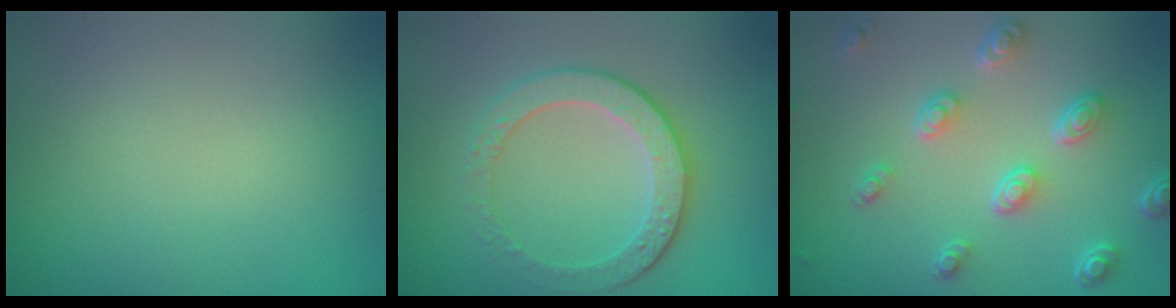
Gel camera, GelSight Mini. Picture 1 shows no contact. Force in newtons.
{"total": 4.3, "press": 3.3, "slide": 2.8}
{"total": 4.5, "press": 3.4, "slide": 3.0}